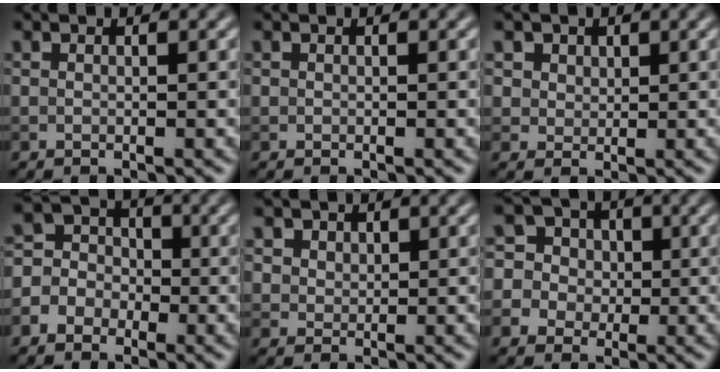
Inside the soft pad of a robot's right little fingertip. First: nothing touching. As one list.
[{"total": 0.0}, {"total": 4.2, "force": [2.3, 3.1, 1.7], "torque": [-0.042, 0.002, 0.037]}, {"total": 4.6, "force": [-1.7, 4.1, 1.3], "torque": [0.000, 0.015, -0.043]}, {"total": 3.5, "force": [2.1, 2.5, 1.4], "torque": [-0.047, -0.001, 0.044]}, {"total": 7.9, "force": [1.6, 7.4, 2.3], "torque": [-0.063, 0.047, 0.013]}]